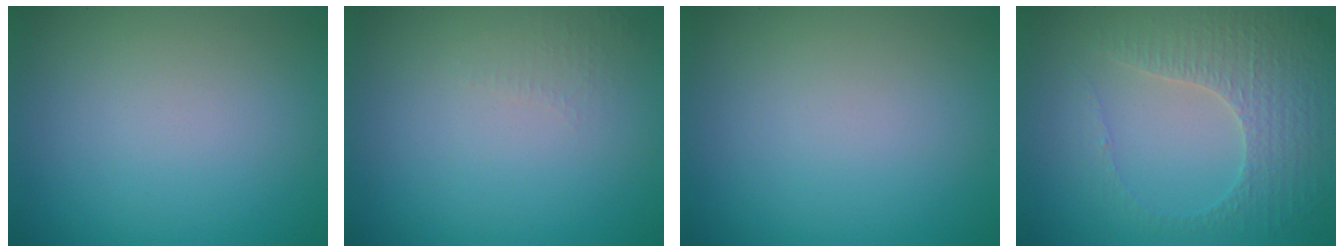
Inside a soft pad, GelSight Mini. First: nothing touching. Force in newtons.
{"total": 1.0, "press": 0.9, "slide": 0.3}
{"total": 0.0}
{"total": 3.4, "press": 3.2, "slide": 1.1}